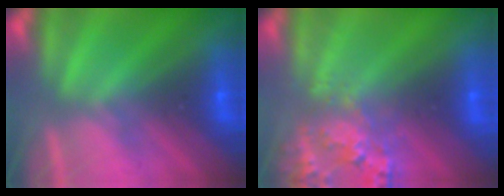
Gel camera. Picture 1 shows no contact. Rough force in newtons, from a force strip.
{"total": 2.6}